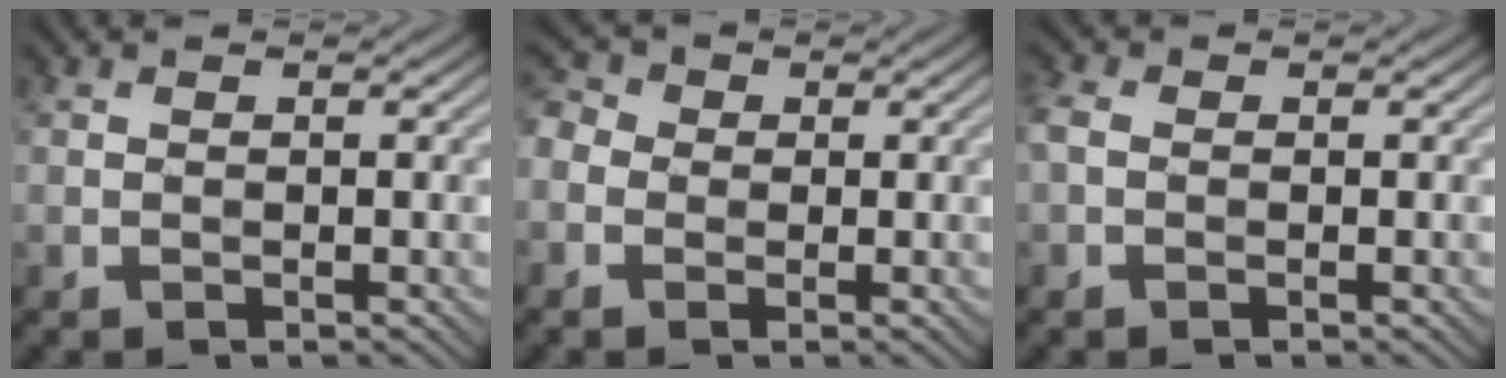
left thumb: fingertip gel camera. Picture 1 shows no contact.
{"total": 3.4, "force": [-0.7, 2.9, 1.5], "torque": [-0.049, 0.005, -0.020]}
{"total": 2.2, "force": [-0.4, 1.6, 1.5], "torque": [-0.047, 0.005, -0.018]}